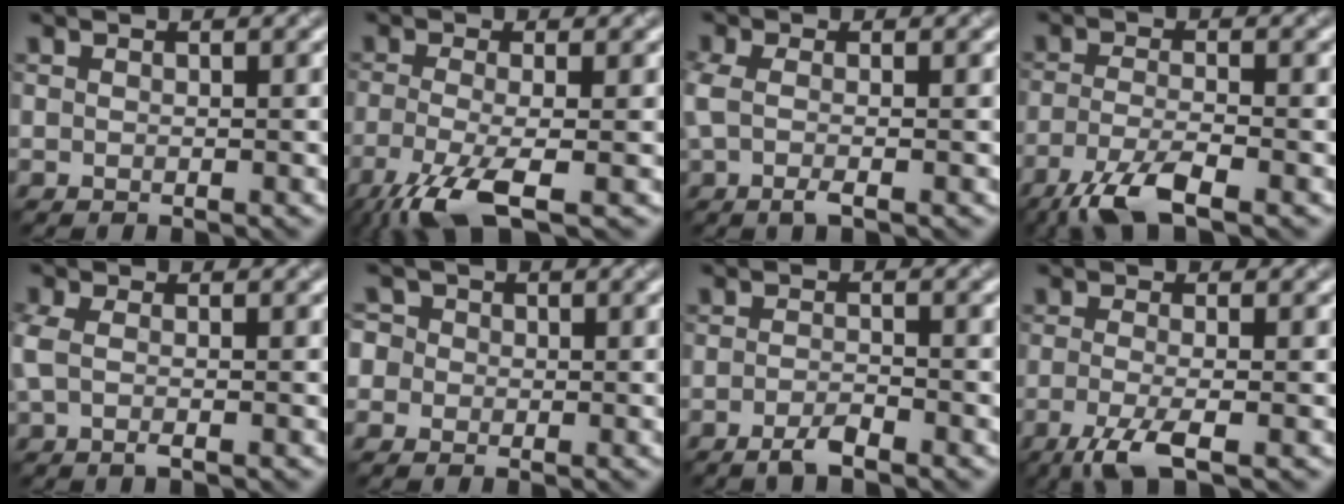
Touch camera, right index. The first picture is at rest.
{"total": 6.0, "force": [-3.6, 1.3, 4.7], "torque": [-0.102, -0.006, -0.076]}
{"total": 1.9, "force": [-0.4, 0.6, 1.8], "torque": [-0.057, -0.002, -0.012]}
{"total": 5.1, "force": [-3.6, 1.0, 3.5], "torque": [-0.081, -0.003, -0.074]}
{"total": 1.7, "force": [-0.2, 0.6, 1.5], "torque": [-0.050, 0.002, -0.008]}
{"total": 2.7, "force": [-0.1, 2.7, 0.6], "torque": [-0.010, 0.023, -0.030]}
{"total": 1.7, "force": [-1.3, 0.1, 1.0], "torque": [-0.026, 0.005, -0.031]}
{"total": 3.6, "force": [-1.9, 0.7, 3.0], "torque": [-0.064, -0.003, -0.045]}